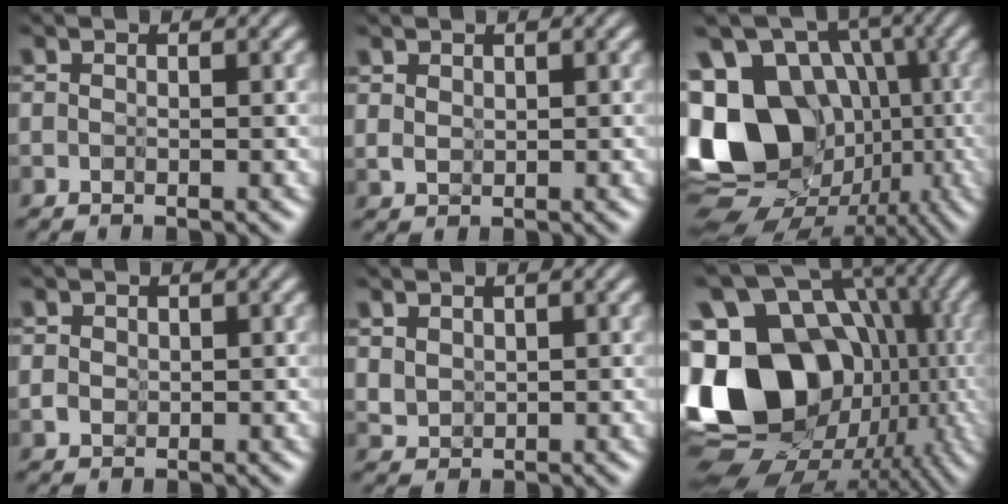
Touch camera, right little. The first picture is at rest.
{"total": 0.9, "force": [0.9, 0.2, 0.1], "torque": [-0.020, -0.001, 0.019]}
{"total": 14.9, "force": [-1.1, 12.1, 8.6], "torque": [-0.189, -0.006, 0.008]}
{"total": 1.0, "force": [0.5, 0.9, 0.0], "torque": [-0.004, 0.003, 0.004]}
{"total": 1.6, "force": [1.0, 1.1, 0.7], "torque": [-0.050, -0.002, 0.027]}
{"total": 18.4, "force": [-1.6, 14.4, 11.3], "torque": [-0.215, -0.013, -0.011]}